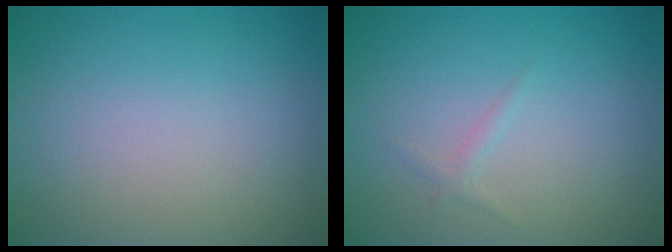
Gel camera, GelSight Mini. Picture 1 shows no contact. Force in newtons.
{"total": 0.7, "press": 0.7, "slide": 0.1}